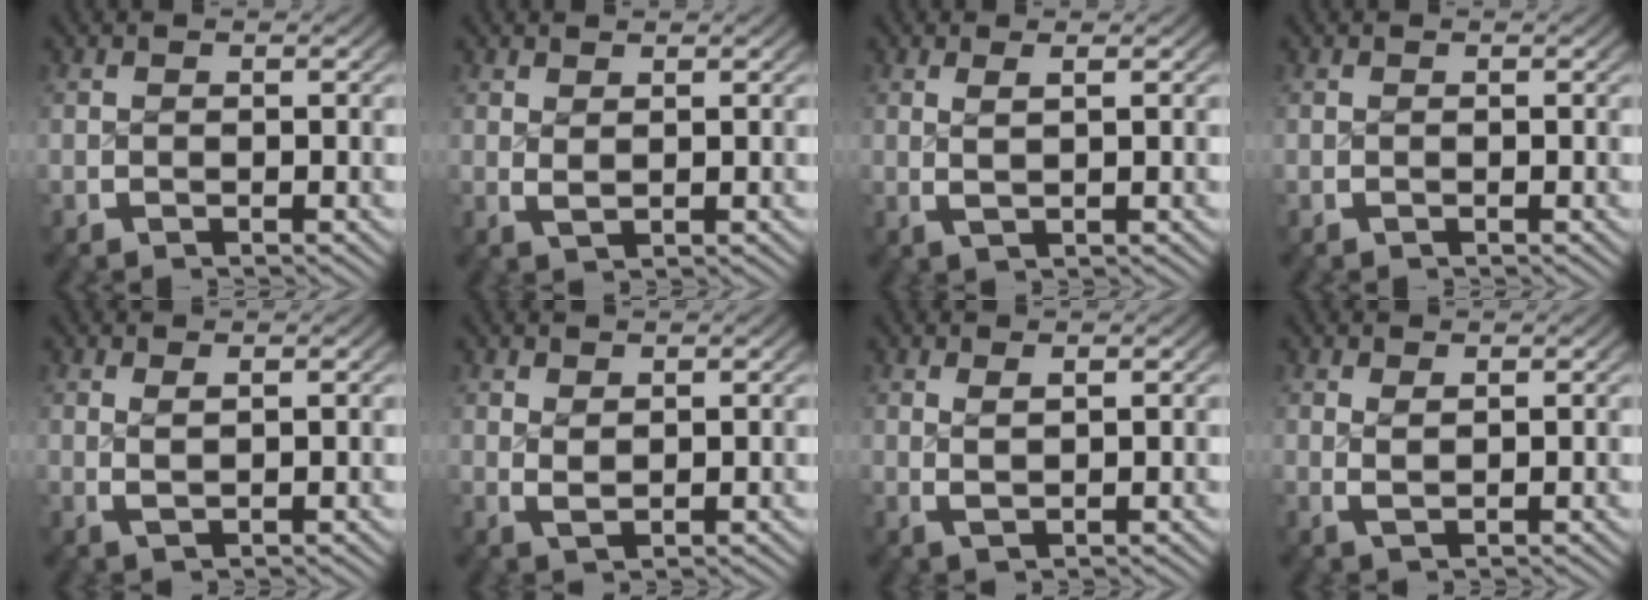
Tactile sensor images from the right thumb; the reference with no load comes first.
{"total": 1.1, "force": [0.9, 0.3, 0.7], "torque": [-0.014, -0.005, 0.024]}
{"total": 1.6, "force": [0.5, 0.2, 1.5], "torque": [-0.032, -0.006, 0.017]}
{"total": 0.0}
{"total": 1.2, "force": [0.7, 0.2, 1.0], "torque": [-0.022, -0.007, 0.021]}
{"total": 1.4, "force": [1.0, 0.5, 0.8], "torque": [-0.016, -0.007, 0.029]}
{"total": 1.4, "force": [0.8, 0.3, 1.1], "torque": [-0.023, -0.007, 0.024]}
{"total": 1.2, "force": [0.8, 0.3, 0.9], "torque": [-0.019, -0.008, 0.023]}